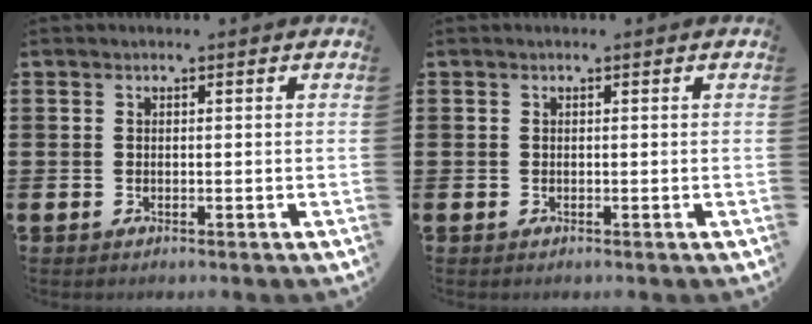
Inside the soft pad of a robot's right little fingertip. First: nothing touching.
{"total": 0.0}